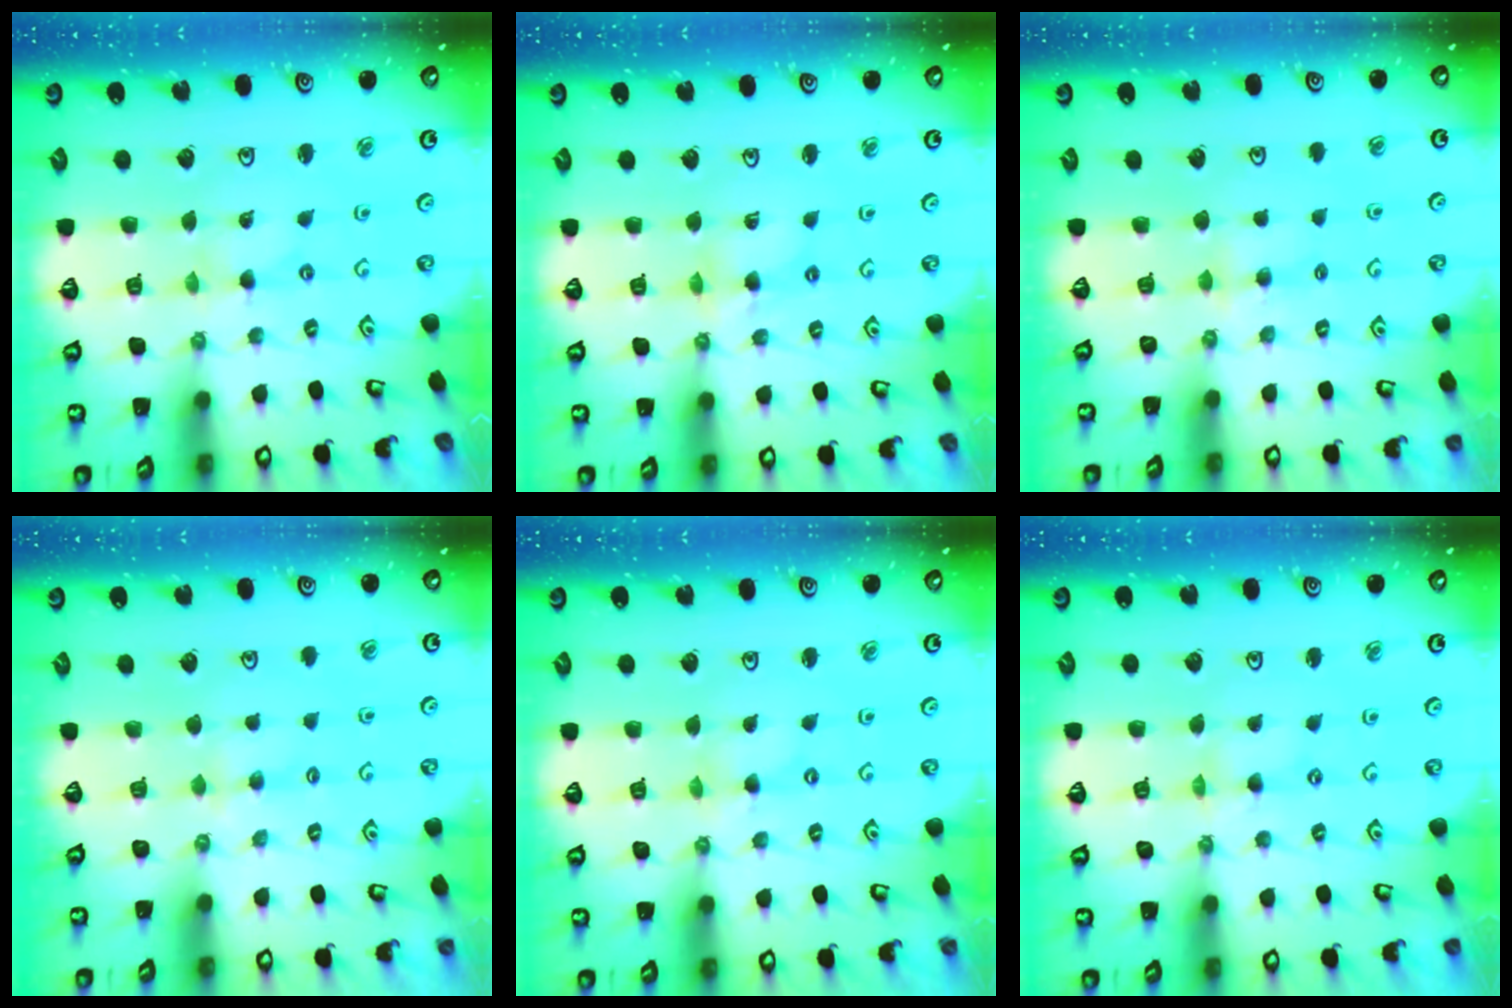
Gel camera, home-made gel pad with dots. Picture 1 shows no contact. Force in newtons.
{"total": 4.5, "press": 4.5, "slide": 0.3}
{"total": 4.4, "press": 4.3, "slide": 0.7}
{"total": 2.4, "press": 2.3, "slide": 0.4}
{"total": 0.0}
{"total": 0.0}